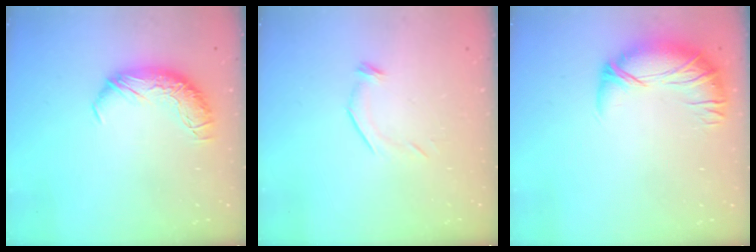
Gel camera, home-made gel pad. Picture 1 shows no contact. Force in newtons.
{"total": 6.3, "press": 6.2, "slide": 1.1}
{"total": 3.3, "press": 2.4, "slide": 2.2}